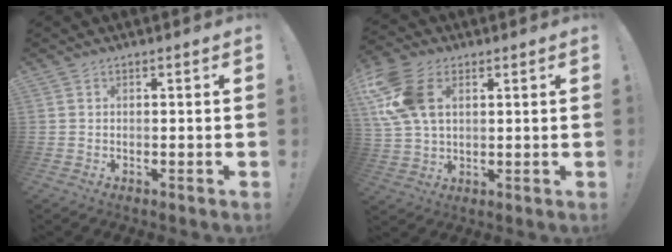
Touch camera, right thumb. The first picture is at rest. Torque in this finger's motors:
{"motor_torque": [1.27, 2.51, 1.58, 0.14, 0.22]}